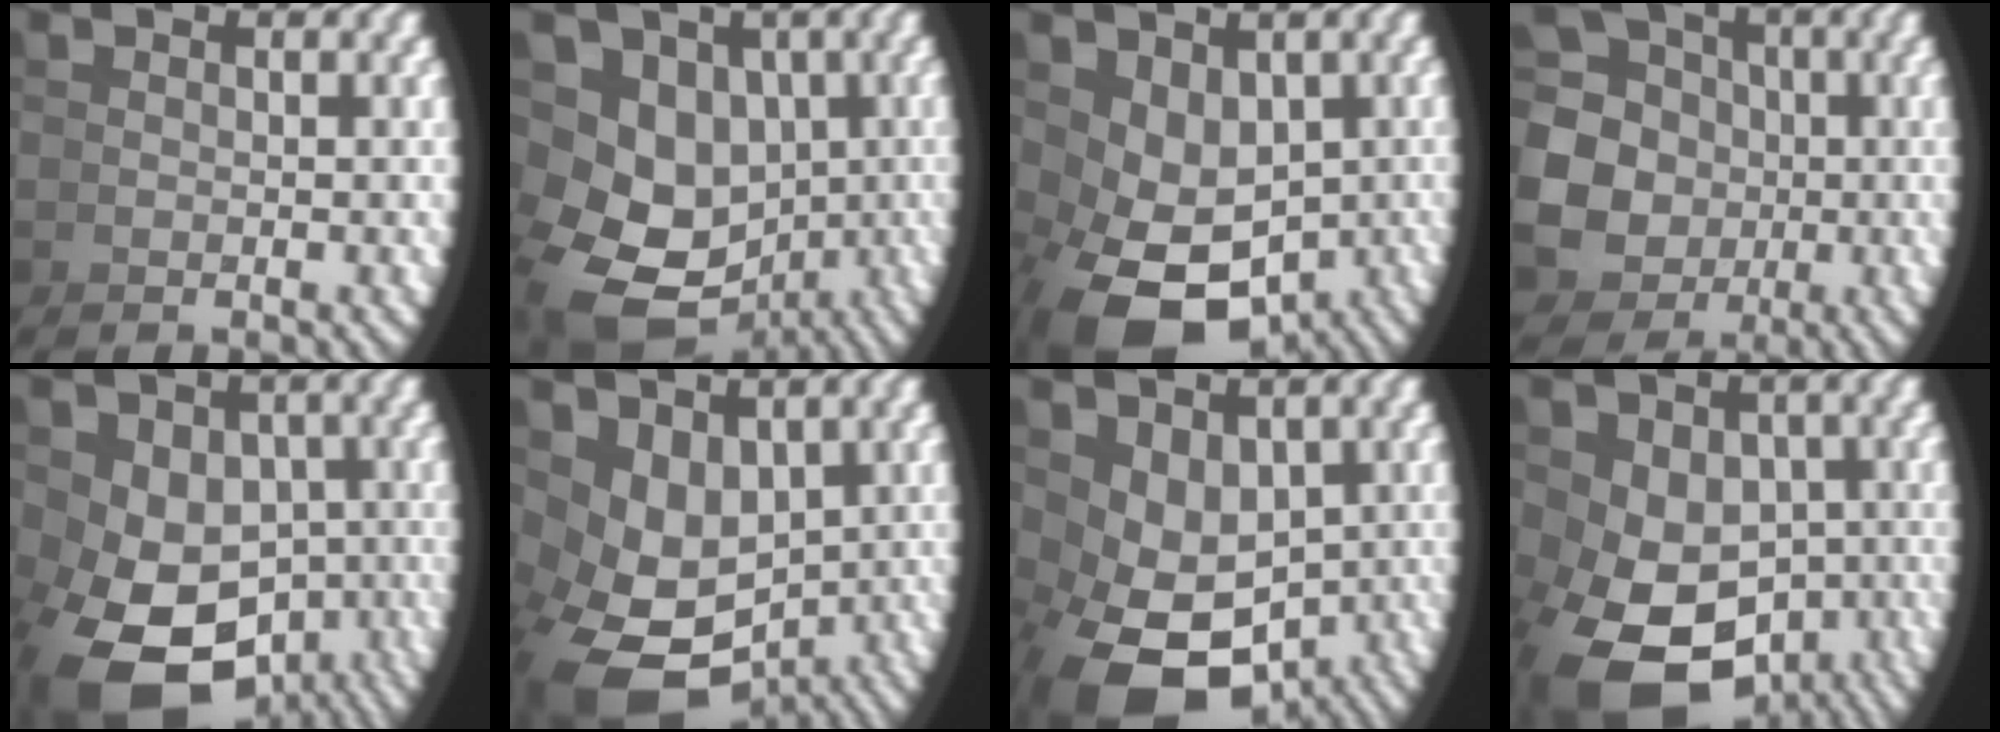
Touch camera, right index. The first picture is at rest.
{"total": 10.9, "force": [-2.5, 8.9, 5.8], "torque": [-0.136, -0.053, -0.022]}
{"total": 6.9, "force": [-2.0, 4.6, 4.7], "torque": [-0.113, -0.037, -0.005]}
{"total": 12.7, "force": [-0.8, 11.6, 5.2], "torque": [-0.116, -0.046, -0.012]}
{"total": 9.1, "force": [-3.4, 6.1, 5.9], "torque": [-0.133, -0.059, -0.020]}
{"total": 7.2, "force": [-2.0, 5.2, 4.6], "torque": [-0.115, -0.038, -0.009]}
{"total": 7.7, "force": [-2.4, 5.2, 5.1], "torque": [-0.120, -0.039, -0.011]}
{"total": 8.2, "force": [-3.0, 5.5, 5.3], "torque": [-0.119, -0.052, -0.016]}